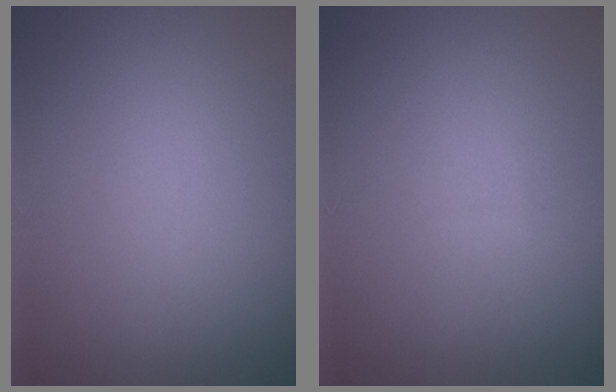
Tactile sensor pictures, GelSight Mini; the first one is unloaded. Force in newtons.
{"total": 0.0}